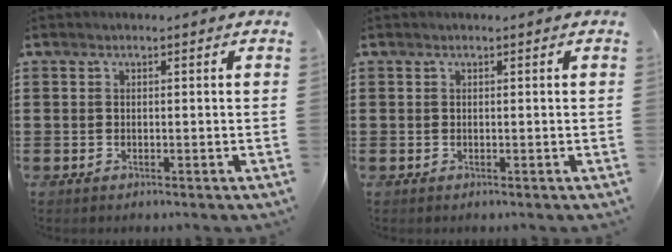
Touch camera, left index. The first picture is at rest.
{"total": 0.0}